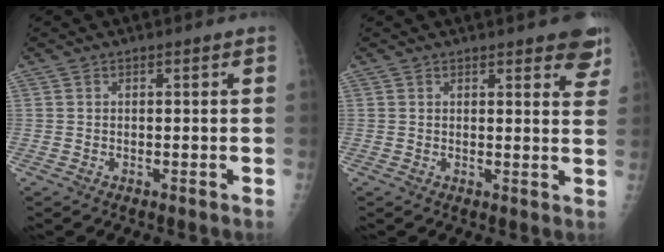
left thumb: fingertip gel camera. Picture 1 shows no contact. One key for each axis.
{"total": 7.2, "fx": 5.2, "fy": 2.3, "fz": 4.5, "tx": -0.026, "ty": -0.021, "tz": 0.053}